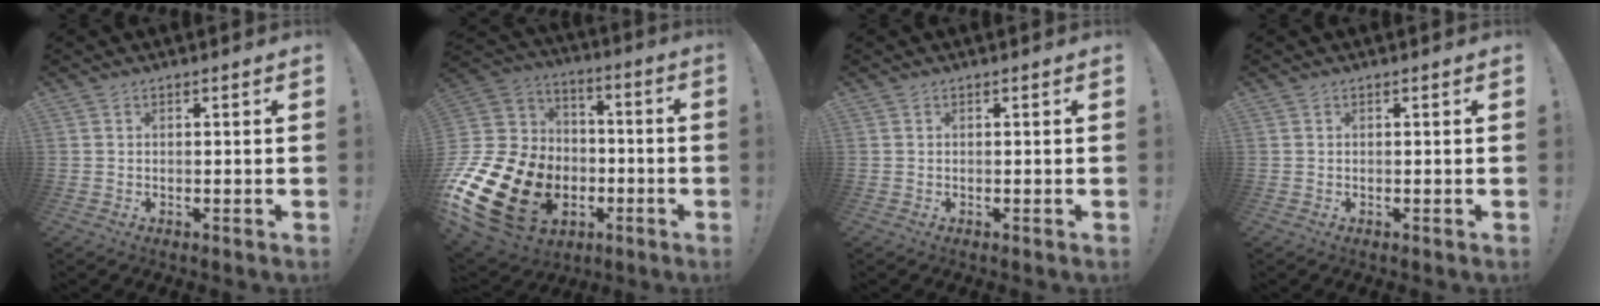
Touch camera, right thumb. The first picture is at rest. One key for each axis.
{"total": 26.6, "fx": -7.7, "fy": 20.0, "fz": 15.7, "tx": -0.312, "ty": 0.035, "tz": -0.075}
{"total": 0.0}
{"total": 0.0}